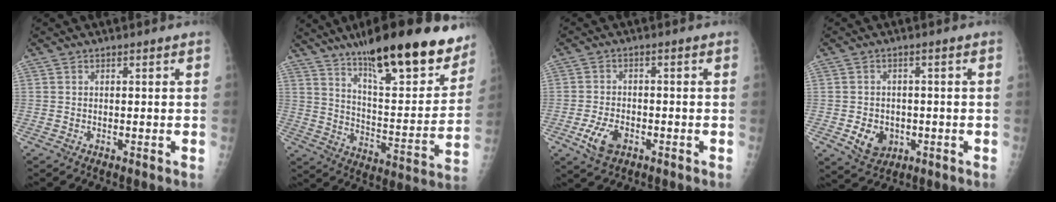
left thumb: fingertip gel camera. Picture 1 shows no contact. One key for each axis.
{"total": 26.2, "fx": 18.2, "fy": 7.2, "fz": 17.4, "tx": -0.222, "ty": -0.068, "tz": 0.277}
{"total": 5.4, "fx": -2.5, "fy": 3.1, "fz": 3.7, "tx": -0.073, "ty": 0.007, "tz": -0.043}
{"total": 5.8, "fx": -1.5, "fy": 4.7, "fz": 3.0, "tx": -0.033, "ty": 0.006, "tz": -0.014}